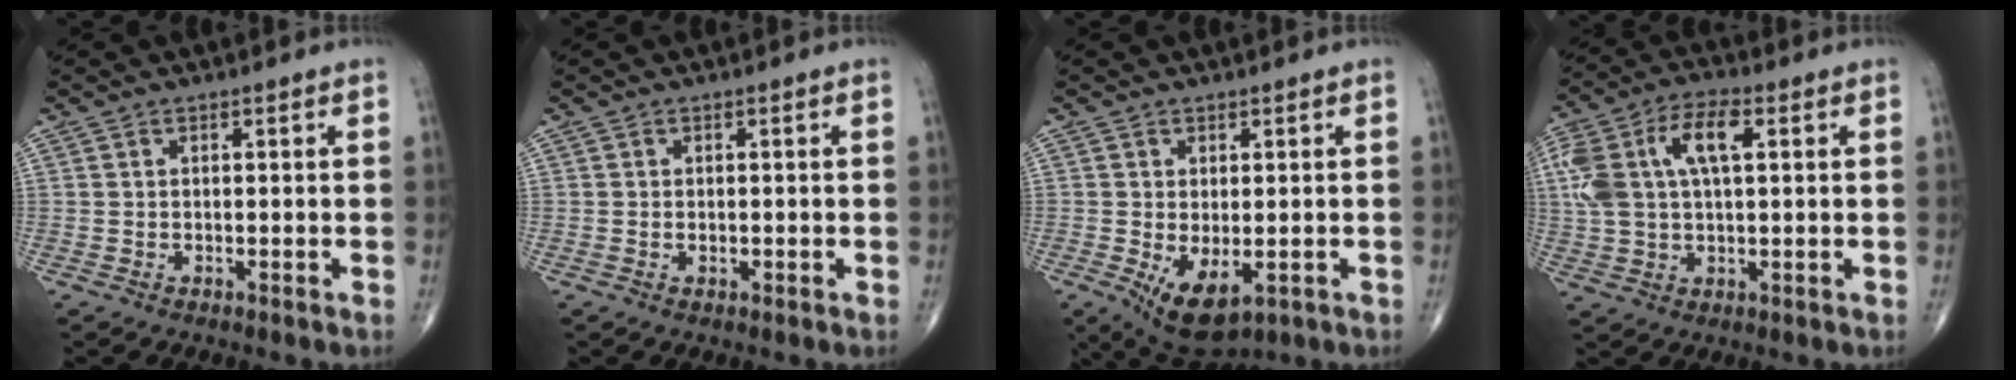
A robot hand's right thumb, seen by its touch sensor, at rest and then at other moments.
{"total": 0.8, "force": [-0.1, 0.5, 0.6], "torque": [-0.010, 0.001, -0.001]}
{"total": 7.9, "force": [-2.0, 4.0, 6.5], "torque": [-0.101, -0.015, -0.015]}
{"total": 14.2, "force": [3.6, 7.1, 11.8], "torque": [-0.255, 0.025, 0.065]}